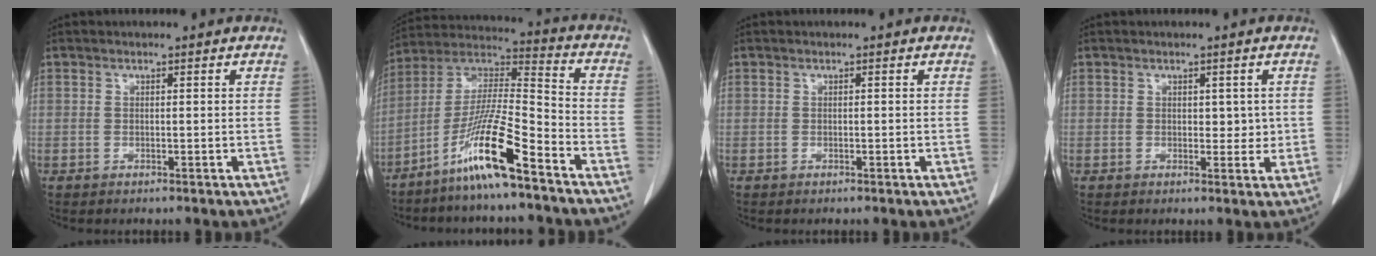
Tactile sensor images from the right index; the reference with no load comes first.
{"total": 13.8, "force": [-8.6, 0.0, 10.8], "torque": [-0.216, -0.009, -0.168]}
{"total": 0.0}
{"total": 2.2, "force": [0.4, 1.5, 1.6], "torque": [-0.012, -0.003, 0.006]}